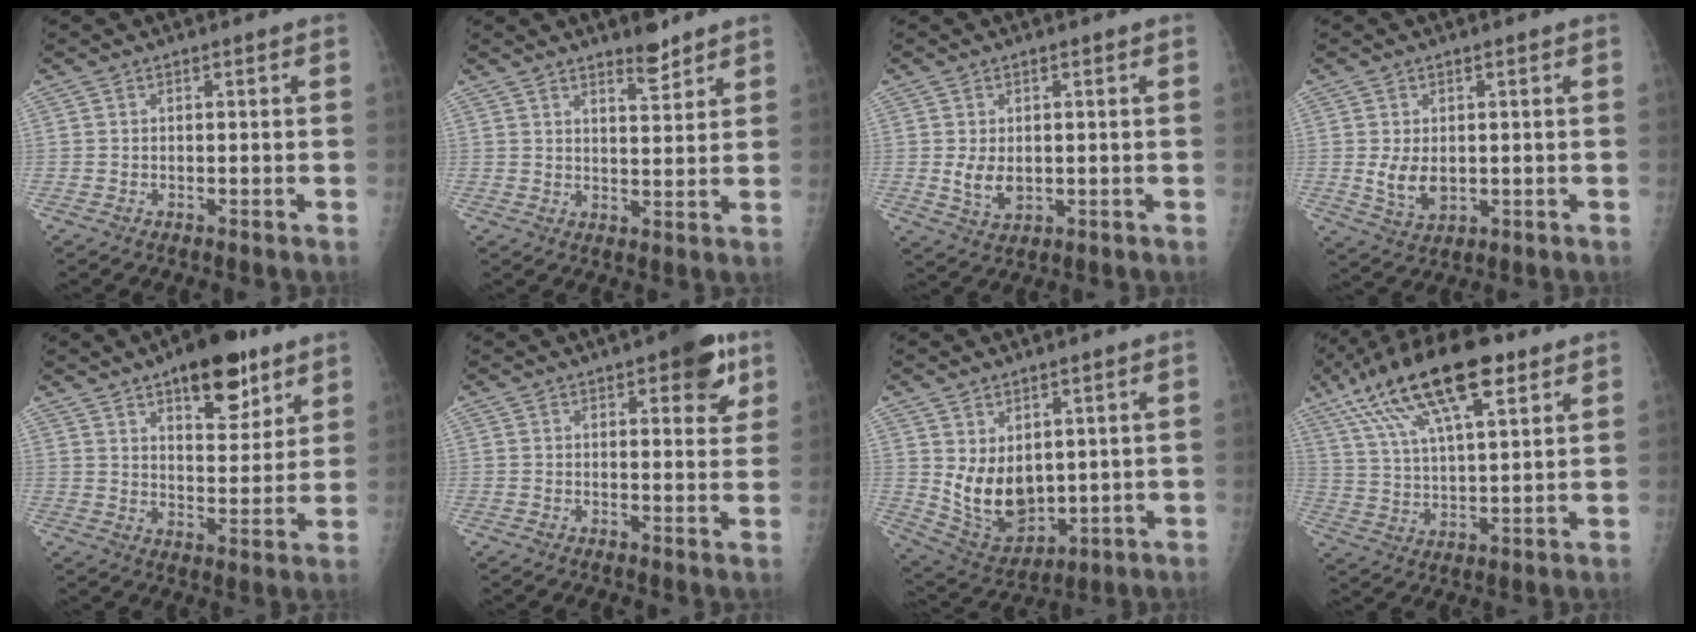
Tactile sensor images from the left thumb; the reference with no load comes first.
{"total": 4.7, "force": [3.7, 1.4, 2.5], "torque": [-0.026, -0.030, 0.058]}
{"total": 4.5, "force": [0.0, 3.0, 3.4], "torque": [-0.051, -0.009, 0.010]}
{"total": 5.4, "force": [0.0, 3.6, 4.0], "torque": [-0.063, -0.012, 0.012]}
{"total": 14.7, "force": [8.9, 6.4, 9.8], "torque": [-0.097, -0.045, 0.132]}
{"total": 8.1, "force": [4.3, 3.2, 6.1], "torque": [-0.050, -0.015, 0.049]}
{"total": 10.9, "force": [2.0, 7.3, 7.9], "torque": [-0.109, -0.028, 0.066]}
{"total": 20.3, "force": [11.1, 7.1, 15.4], "torque": [-0.267, -0.007, 0.199]}